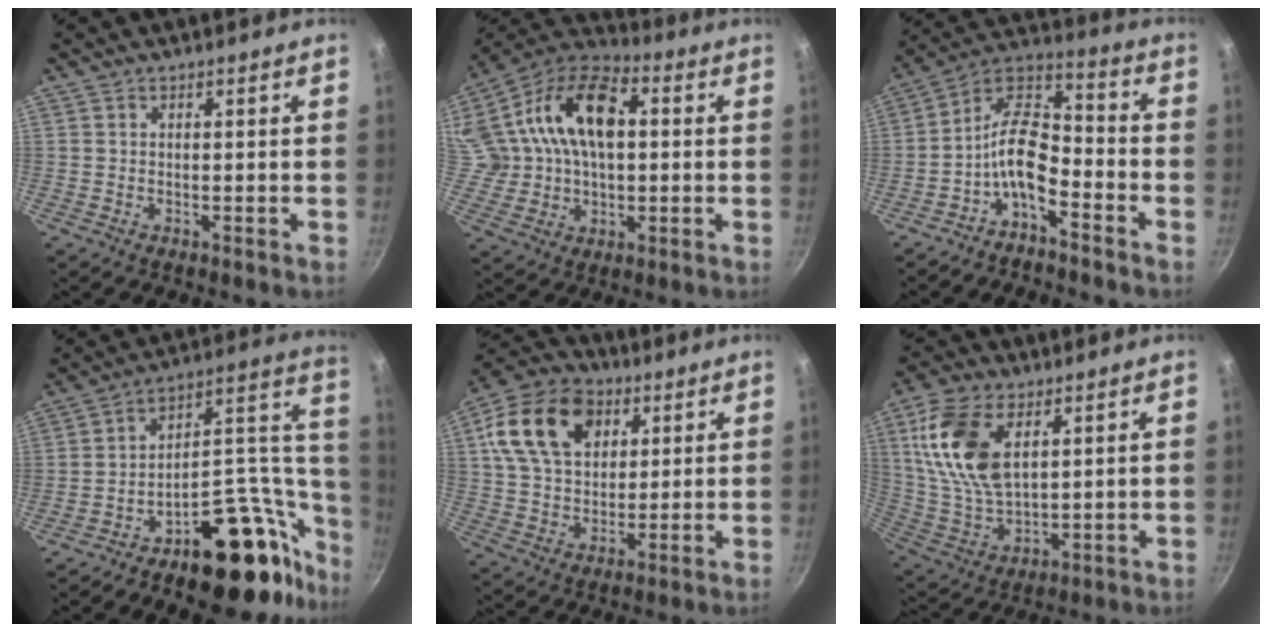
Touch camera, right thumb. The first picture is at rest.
{"total": 23.0, "force": [4.6, 15.8, 16.1], "torque": [-0.321, 0.037, 0.070]}
{"total": 10.4, "force": [-4.9, 5.2, 7.5], "torque": [-0.132, 0.065, -0.100]}
{"total": 25.7, "force": [-12.3, 14.0, 17.7], "torque": [-0.157, 0.099, -0.187]}
{"total": 17.8, "force": [6.4, 12.7, 10.7], "torque": [-0.169, 0.002, 0.105]}
{"total": 16.7, "force": [5.9, 9.4, 12.5], "torque": [-0.231, -0.016, 0.127]}